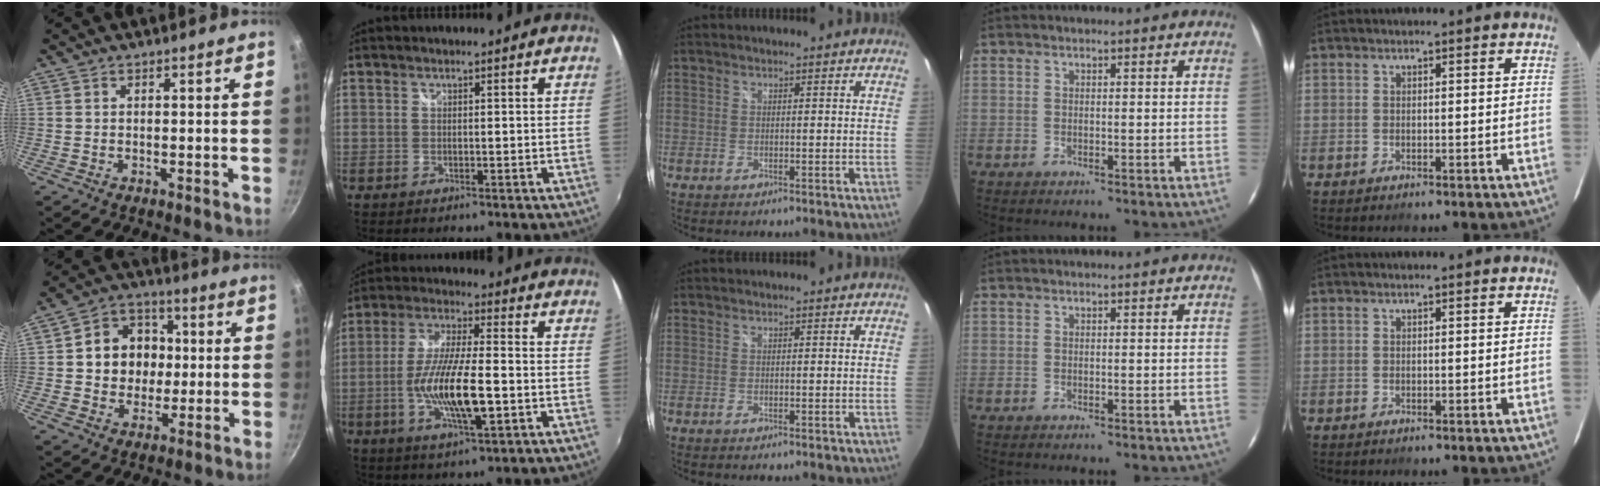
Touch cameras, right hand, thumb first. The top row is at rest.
{"thumb": {"total": 12.2, "force": [0.9, 10.6, 6.1], "torque": [-0.056, 0.013, 0.009]}, "index": {"total": 13.2, "force": [-3.1, 2.8, 12.5], "torque": [-0.246, -0.010, -0.058]}}